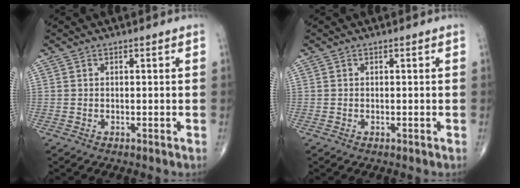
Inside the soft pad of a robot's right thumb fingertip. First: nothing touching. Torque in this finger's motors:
{"motor_torque": [0.97, -0.74, 0.13, 0.10, 0.01]}